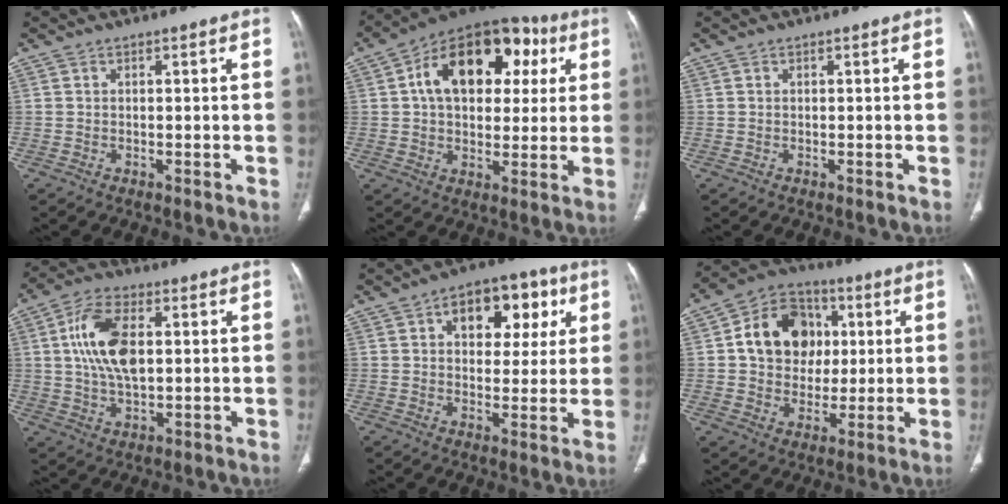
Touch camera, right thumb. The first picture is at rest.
{"total": 21.0, "force": [5.7, 13.4, 15.2], "torque": [-0.193, 0.022, 0.077]}
{"total": 0.0}
{"total": 12.5, "force": [2.1, 6.5, 10.4], "torque": [-0.199, 0.003, 0.039]}
{"total": 13.5, "force": [5.0, 8.4, 9.4], "torque": [-0.080, 0.005, 0.070]}
{"total": 15.0, "force": [2.7, 12.2, 8.2], "torque": [-0.099, 0.010, 0.043]}